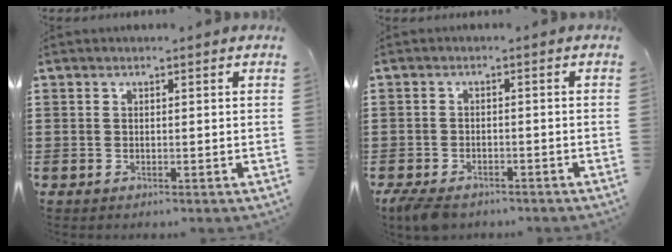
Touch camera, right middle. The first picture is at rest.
{"total": 2.7, "force": [-2.4, 1.0, 0.8], "torque": [-0.031, -0.001, -0.052]}